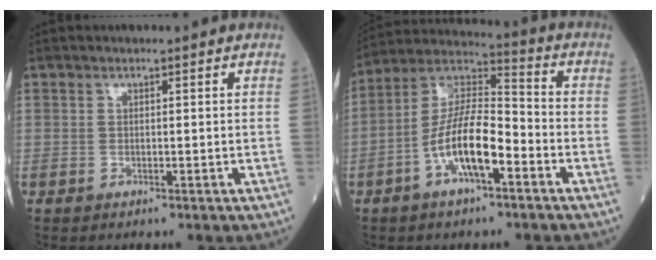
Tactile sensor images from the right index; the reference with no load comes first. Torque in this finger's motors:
{"motor_torque": [1.64, -0.50, 0.95, 0.21]}